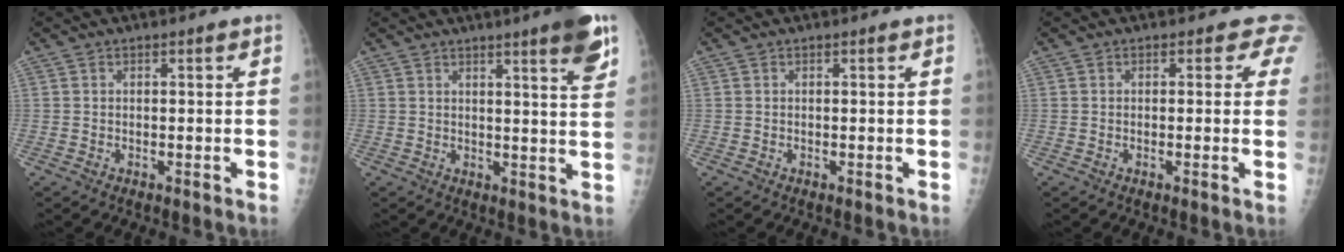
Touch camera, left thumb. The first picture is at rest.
{"total": 7.9, "force": [4.7, 0.6, 6.3], "torque": [-0.074, -0.023, 0.058]}
{"total": 0.0}
{"total": 2.8, "force": [1.8, 2.0, 0.8], "torque": [0.021, -0.005, -0.004]}